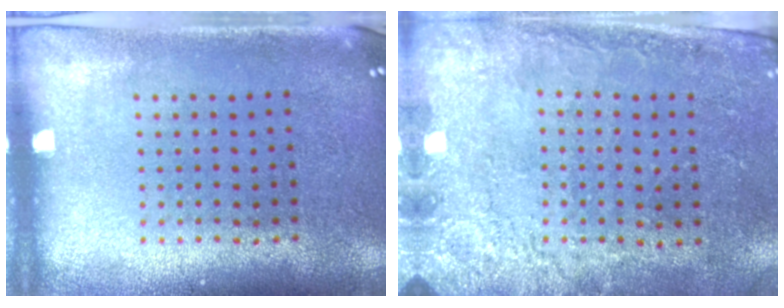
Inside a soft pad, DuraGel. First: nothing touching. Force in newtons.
{"total": 2.6, "press": 2.3, "slide": 1.2}